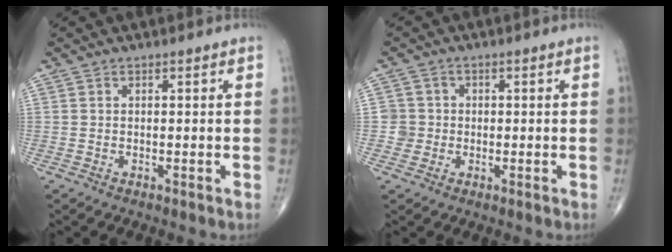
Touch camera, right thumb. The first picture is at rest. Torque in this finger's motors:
{"motor_torque": [0.36, -0.20, 0.27, 0.24, 0.01]}